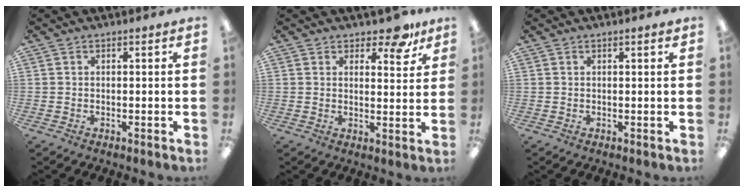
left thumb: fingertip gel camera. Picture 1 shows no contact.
{"total": 7.4, "force": [5.6, 3.2, 3.6], "torque": [-0.036, -0.032, 0.095]}
{"total": 0.7, "force": [0.4, 0.0, 0.5], "torque": [-0.010, 0.002, 0.007]}